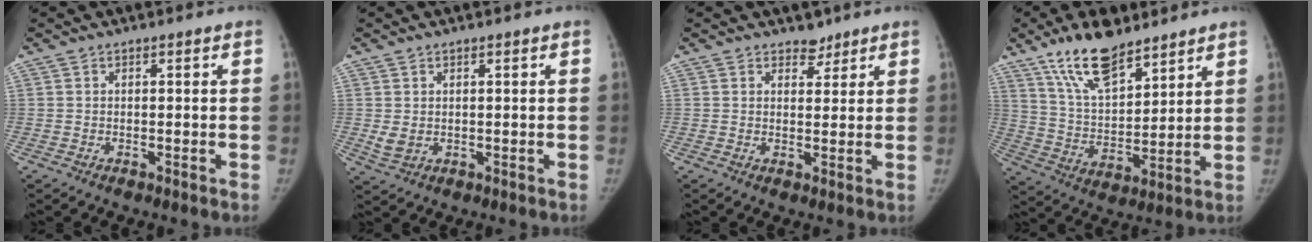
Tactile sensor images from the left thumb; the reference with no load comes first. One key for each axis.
{"total": 2.6, "fx": 0.4, "fy": 2.0, "fz": 1.6, "tx": -0.028, "ty": -0.010, "tz": 0.016}
{"total": 2.5, "fx": 2.0, "fy": 1.4, "fz": 0.3, "tx": 0.014, "ty": -0.014, "tz": 0.027}
{"total": 14.6, "fx": 10.4, "fy": 5.7, "fz": 8.4, "tx": -0.122, "ty": -0.056, "tz": 0.198}